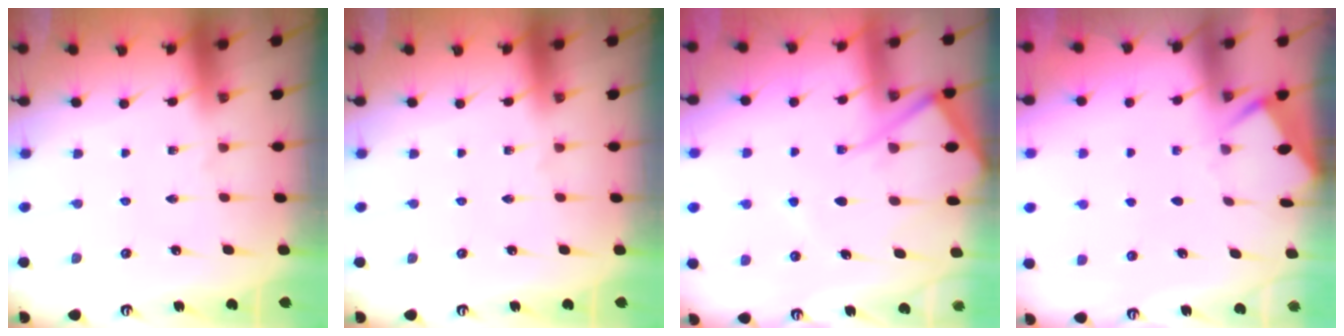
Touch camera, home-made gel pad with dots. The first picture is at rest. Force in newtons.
{"total": 0.0}
{"total": 9.3, "press": 9.2, "slide": 1.1}
{"total": 2.9, "press": 2.9, "slide": 0.3}